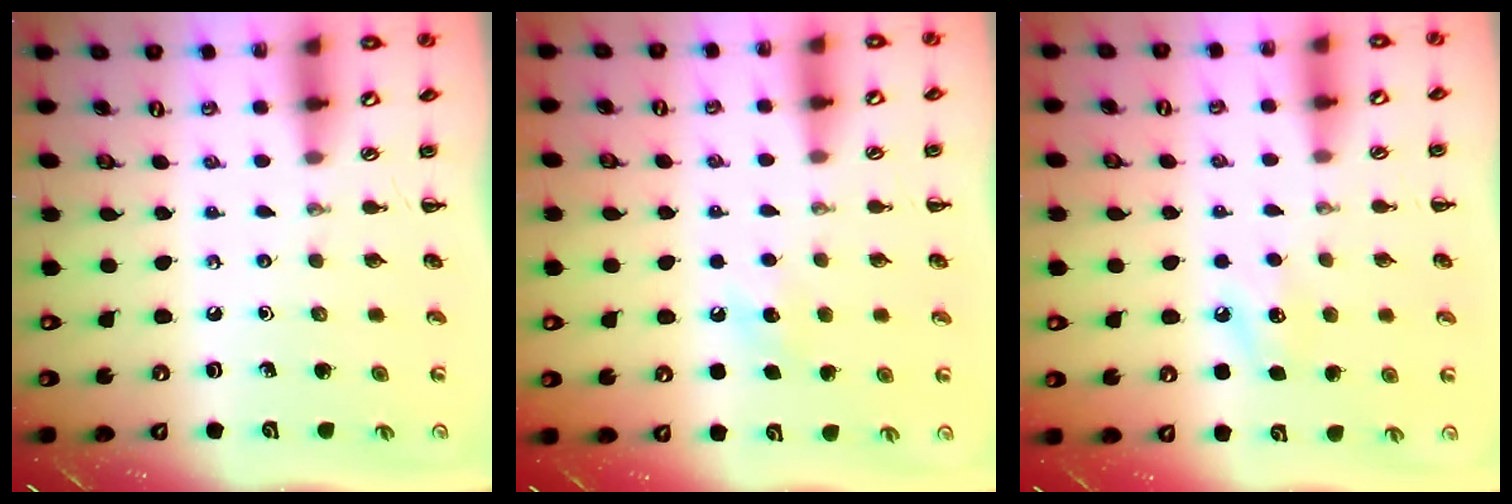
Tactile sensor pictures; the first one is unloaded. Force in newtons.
{"total": 5.7, "press": 5.6, "slide": 1.3}
{"total": 7.6, "press": 7.4, "slide": 1.7}